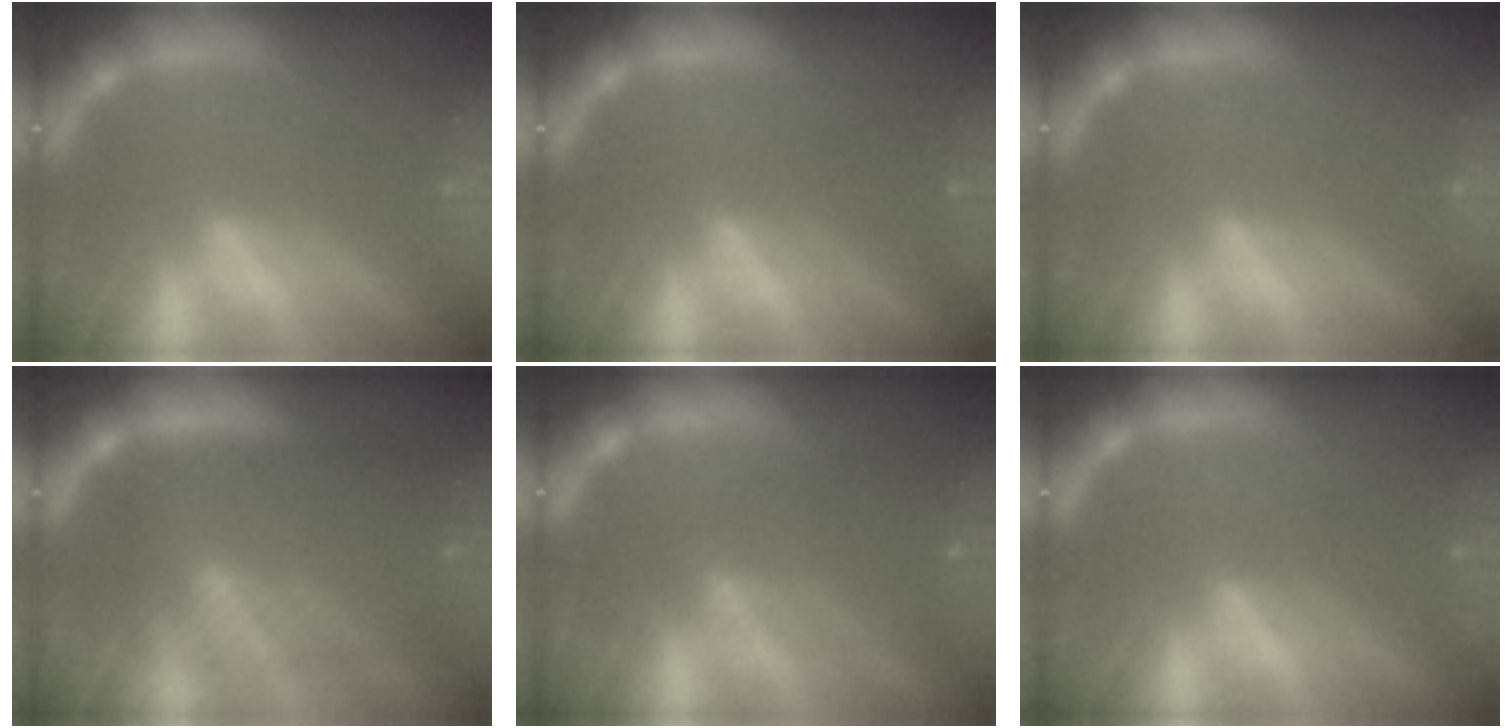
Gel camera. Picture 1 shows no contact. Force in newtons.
{"total": 2.0}
{"total": 0.0}
{"total": 10.1}
{"total": 5.1}
{"total": 2.0}